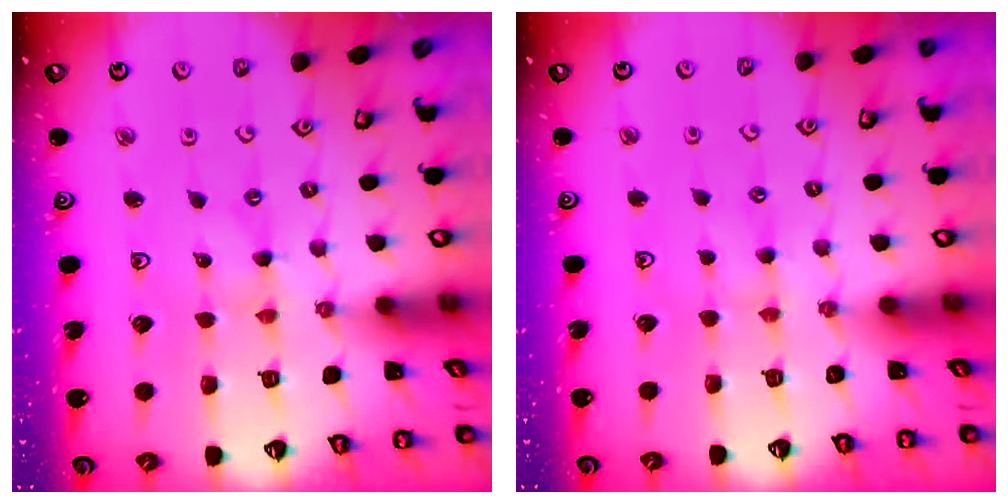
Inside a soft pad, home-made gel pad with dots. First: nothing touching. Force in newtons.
{"total": 2.2, "press": 2.2, "slide": 0.3}